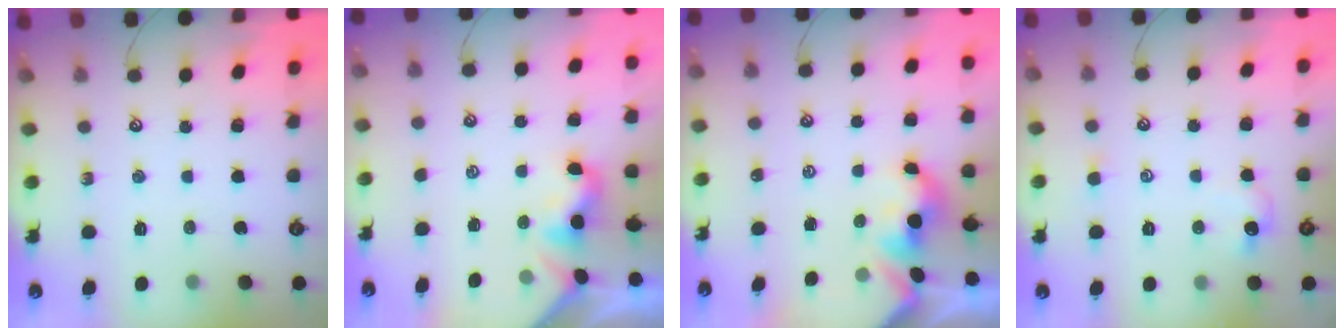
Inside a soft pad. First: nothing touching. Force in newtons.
{"total": 1.9, "press": 1.8, "slide": 0.6}
{"total": 1.5, "press": 1.5, "slide": 0.3}
{"total": 2.1, "press": 2.0, "slide": 0.7}